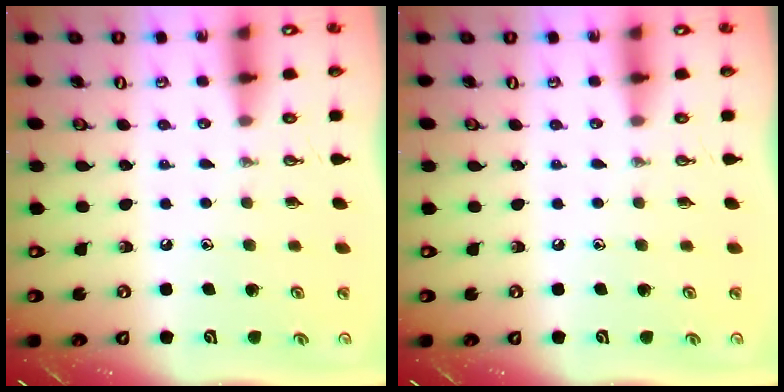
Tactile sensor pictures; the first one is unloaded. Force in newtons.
{"total": 0.0}